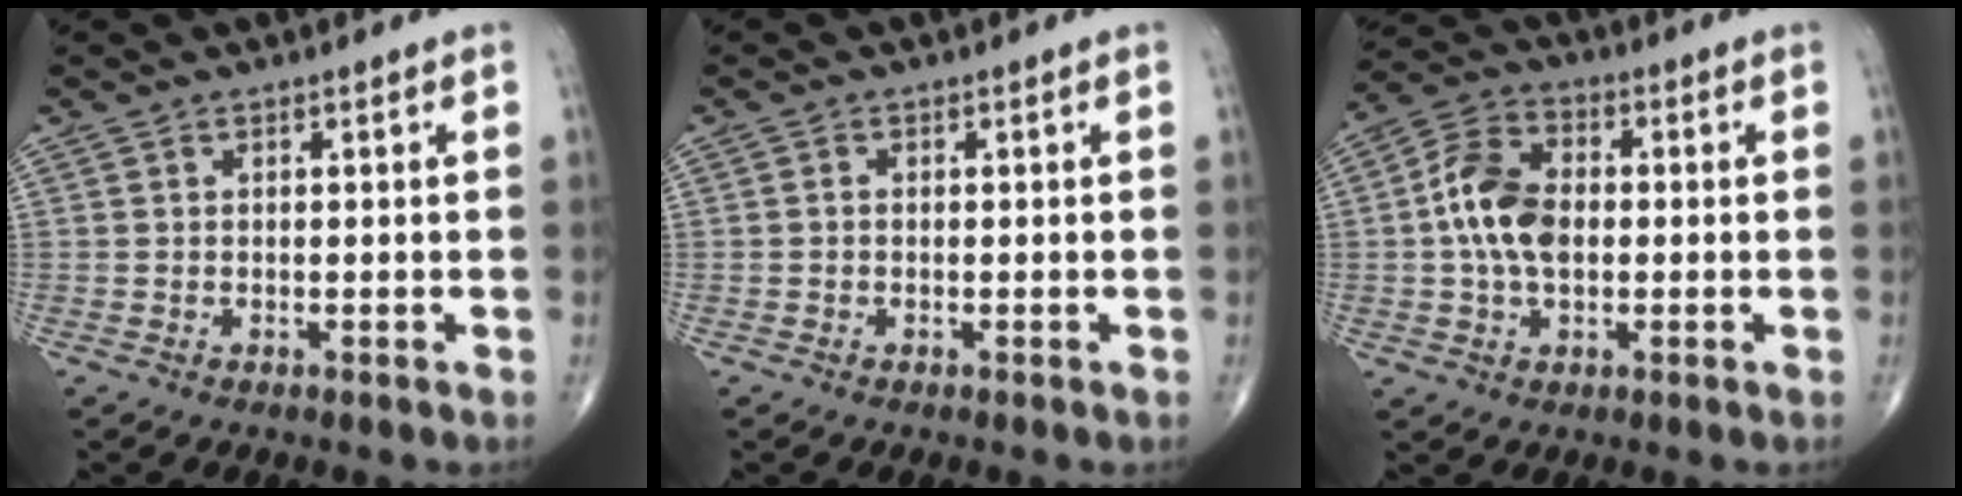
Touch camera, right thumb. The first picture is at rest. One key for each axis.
{"total": 0.5, "fx": -0.1, "fy": 0.4, "fz": 0.3, "tx": -0.004, "ty": 0.001, "tz": -0.006}
{"total": 10.7, "fx": -0.2, "fy": 6.9, "fz": 8.2, "tx": -0.152, "ty": 0.023, "tz": -0.011}